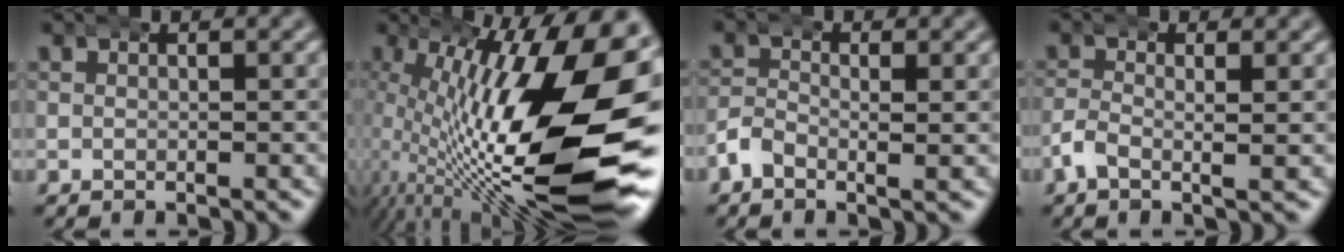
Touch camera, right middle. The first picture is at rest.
{"total": 20.3, "force": [-0.5, 7.5, 18.8], "torque": [-0.265, -0.001, 0.009]}
{"total": 1.7, "force": [-0.6, 0.8, 1.3], "torque": [-0.034, -0.007, -0.017]}
{"total": 1.8, "force": [-0.6, 0.7, 1.6], "torque": [-0.039, -0.009, -0.014]}